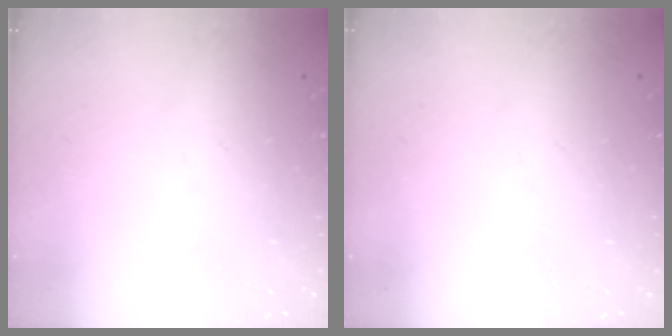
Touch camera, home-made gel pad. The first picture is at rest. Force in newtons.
{"total": 0.0}